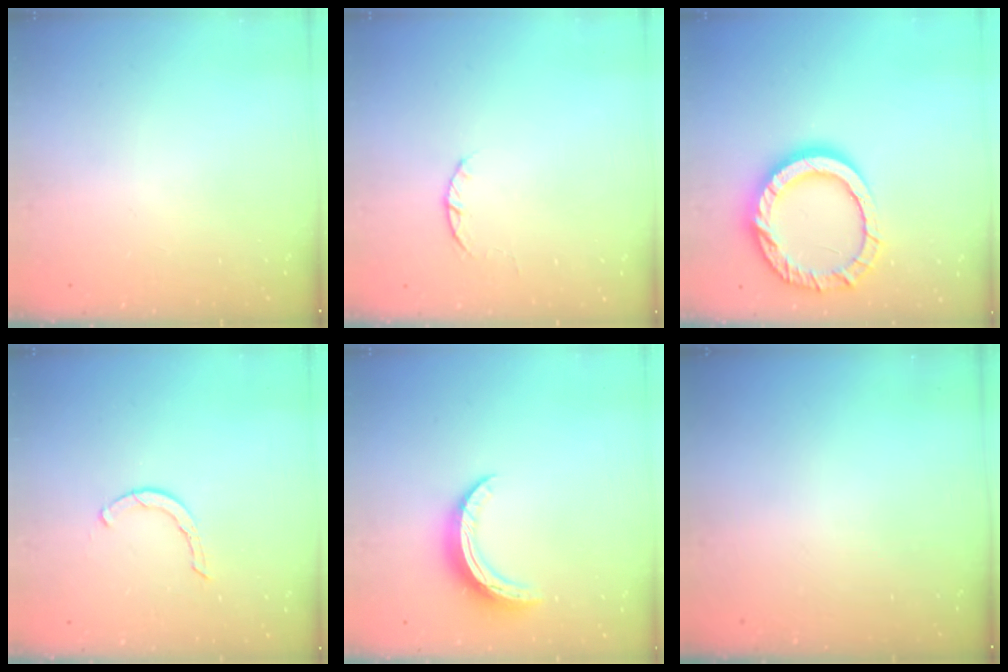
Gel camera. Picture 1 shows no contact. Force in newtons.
{"total": 2.3, "press": 2.3, "slide": 0.4}
{"total": 16.8, "press": 16.7, "slide": 1.8}
{"total": 1.7, "press": 1.6, "slide": 0.3}
{"total": 10.1, "press": 10.1, "slide": 0.5}
{"total": 0.0}